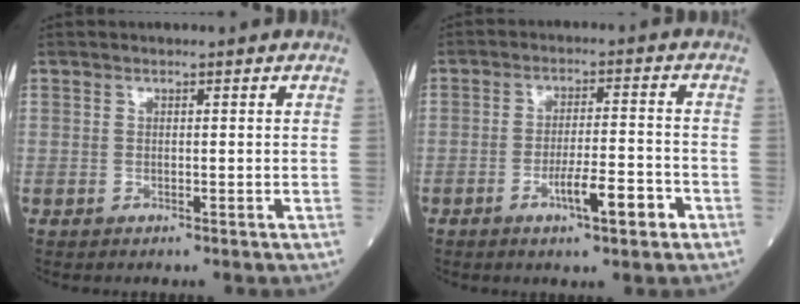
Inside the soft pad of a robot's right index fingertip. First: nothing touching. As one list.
[{"total": 6.8, "force": [-3.3, 1.0, 5.9], "torque": [-0.098, -0.001, -0.052]}]